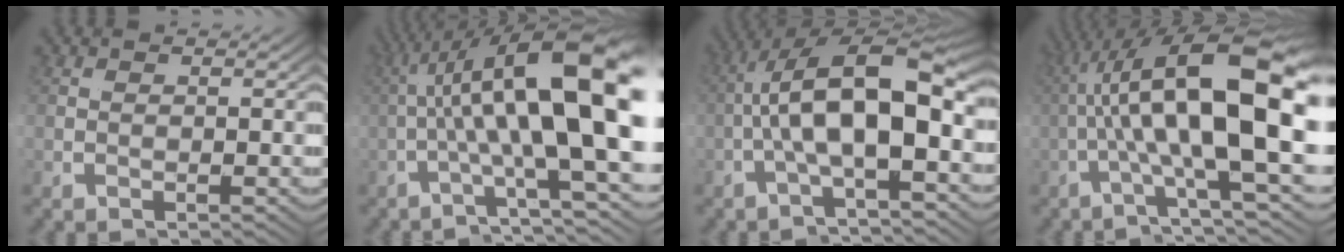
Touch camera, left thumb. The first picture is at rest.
{"total": 13.2, "force": [0.5, 1.8, 13.1], "torque": [-0.177, 0.042, -0.016]}
{"total": 10.2, "force": [-0.4, 4.1, 9.3], "torque": [-0.185, 0.006, -0.019]}
{"total": 16.1, "force": [0.7, 3.8, 15.6], "torque": [-0.233, 0.032, -0.006]}